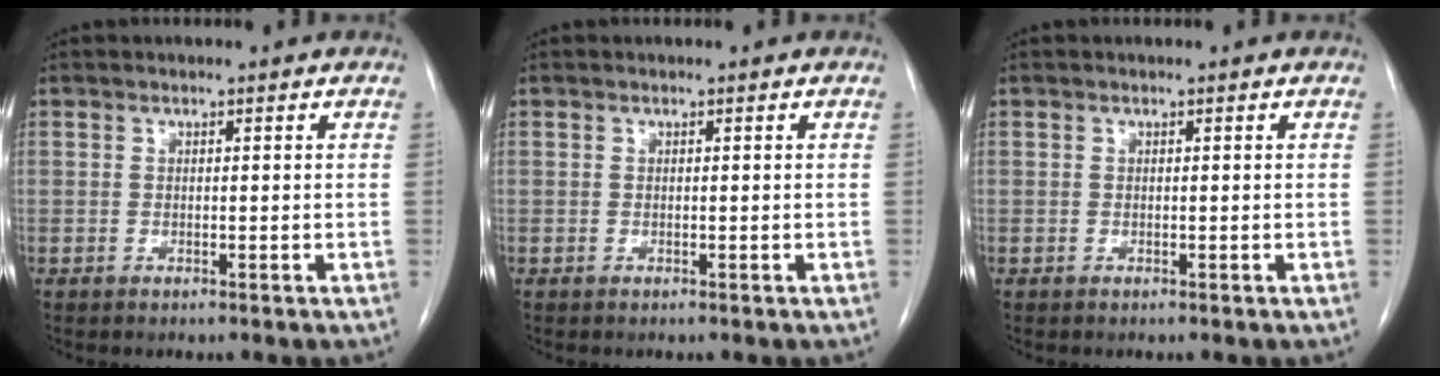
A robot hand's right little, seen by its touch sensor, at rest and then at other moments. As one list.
[{"total": 0.0}, {"total": 0.0}]